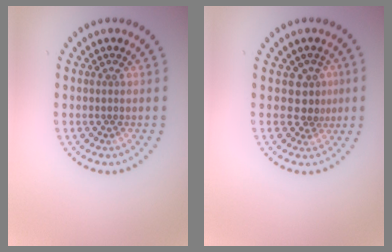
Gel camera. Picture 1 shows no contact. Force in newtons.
{"total": 2.1, "press": 1.5, "slide": 1.4}